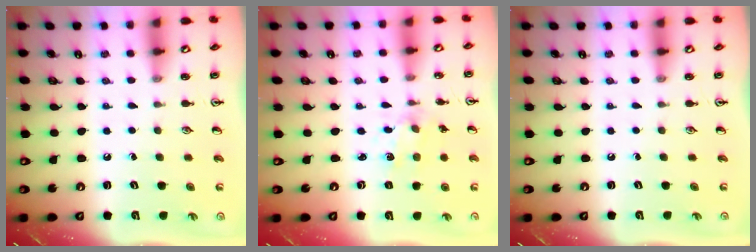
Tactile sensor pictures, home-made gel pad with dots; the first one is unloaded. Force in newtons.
{"total": 1.9, "press": 1.9, "slide": 0.5}
{"total": 0.0}